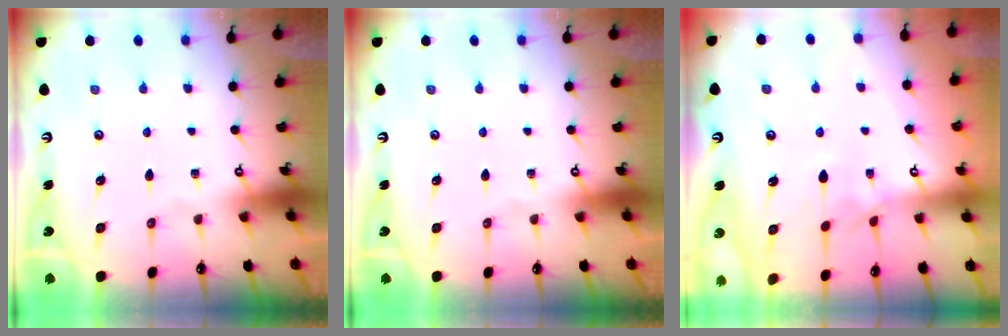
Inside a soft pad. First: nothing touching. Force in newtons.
{"total": 0.0}
{"total": 4.8, "press": 4.8, "slide": 0.1}